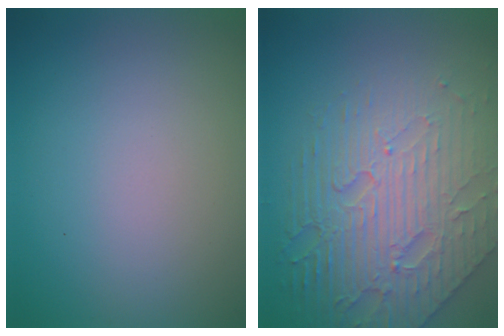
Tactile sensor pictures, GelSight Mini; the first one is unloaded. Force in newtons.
{"total": 7.4, "press": 5.6, "slide": 4.8}